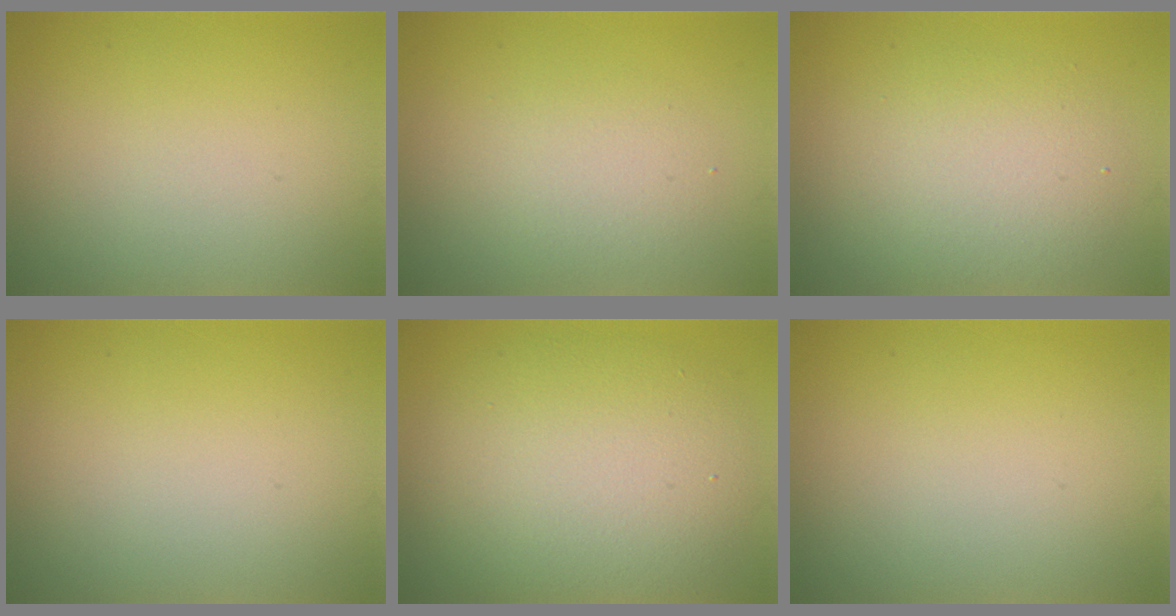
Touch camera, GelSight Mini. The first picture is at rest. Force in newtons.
{"total": 2.4, "press": 2.4, "slide": 0.1}
{"total": 4.5, "press": 4.5, "slide": 0.2}
{"total": 0.0}
{"total": 8.8, "press": 8.8, "slide": 0.7}
{"total": 0.0}